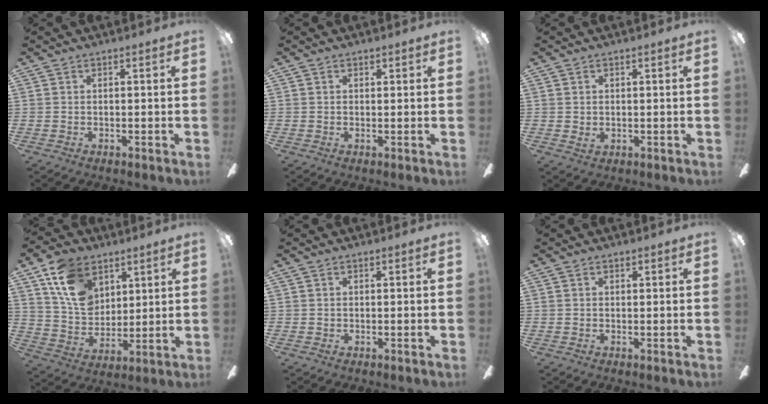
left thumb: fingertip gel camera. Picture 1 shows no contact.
{"total": 0.9, "force": [0.5, 0.8, 0.3], "torque": [0.002, 0.001, 0.006]}
{"total": 1.2, "force": [0.6, 1.0, 0.5], "torque": [-0.003, 0.001, 0.008]}
{"total": 14.6, "force": [7.5, 10.3, 7.2], "torque": [-0.136, -0.015, 0.149]}
{"total": 0.7, "force": [0.1, 0.6, 0.2], "torque": [-0.003, 0.005, 0.001]}
{"total": 0.8, "force": [0.2, 0.6, 0.3], "torque": [-0.007, 0.003, 0.004]}